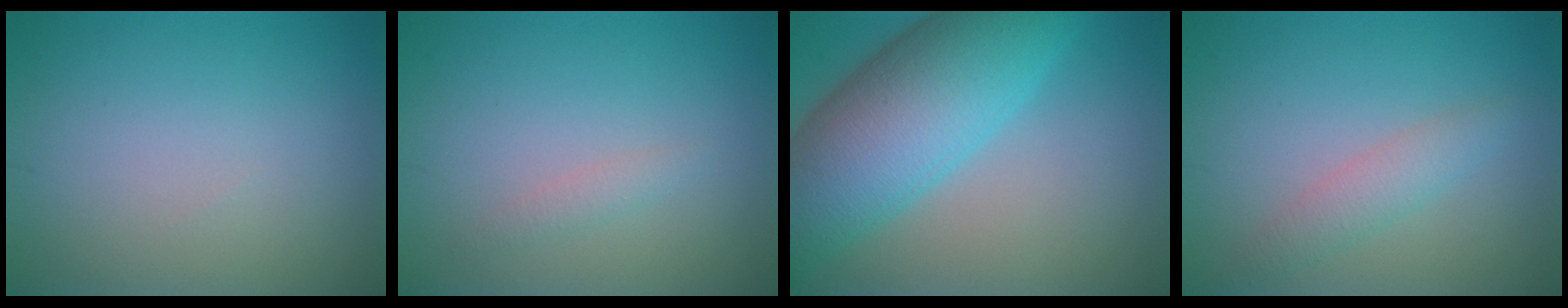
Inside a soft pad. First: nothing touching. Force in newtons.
{"total": 0.9, "press": 0.9, "slide": 0.1}
{"total": 11.5, "press": 11.5, "slide": 0.3}
{"total": 2.1, "press": 2.1, "slide": 0.1}